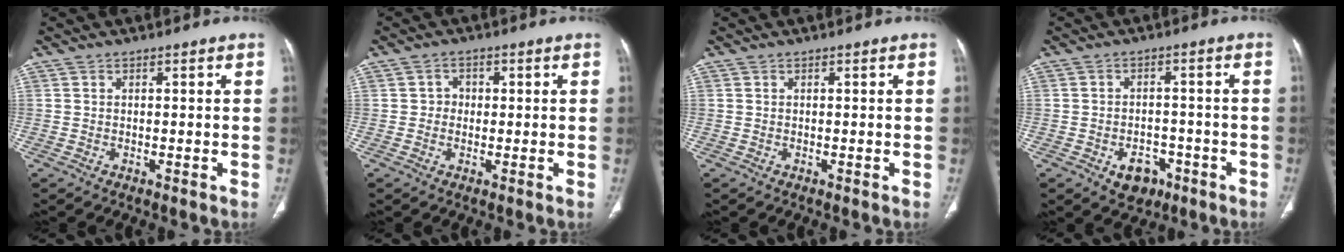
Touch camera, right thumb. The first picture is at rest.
{"total": 2.4, "force": [0.1, 2.2, 0.9], "torque": [0.003, 0.007, -0.002]}
{"total": 0.0}
{"total": 5.8, "force": [-2.9, 4.2, 2.7], "torque": [-0.016, 0.022, -0.033]}